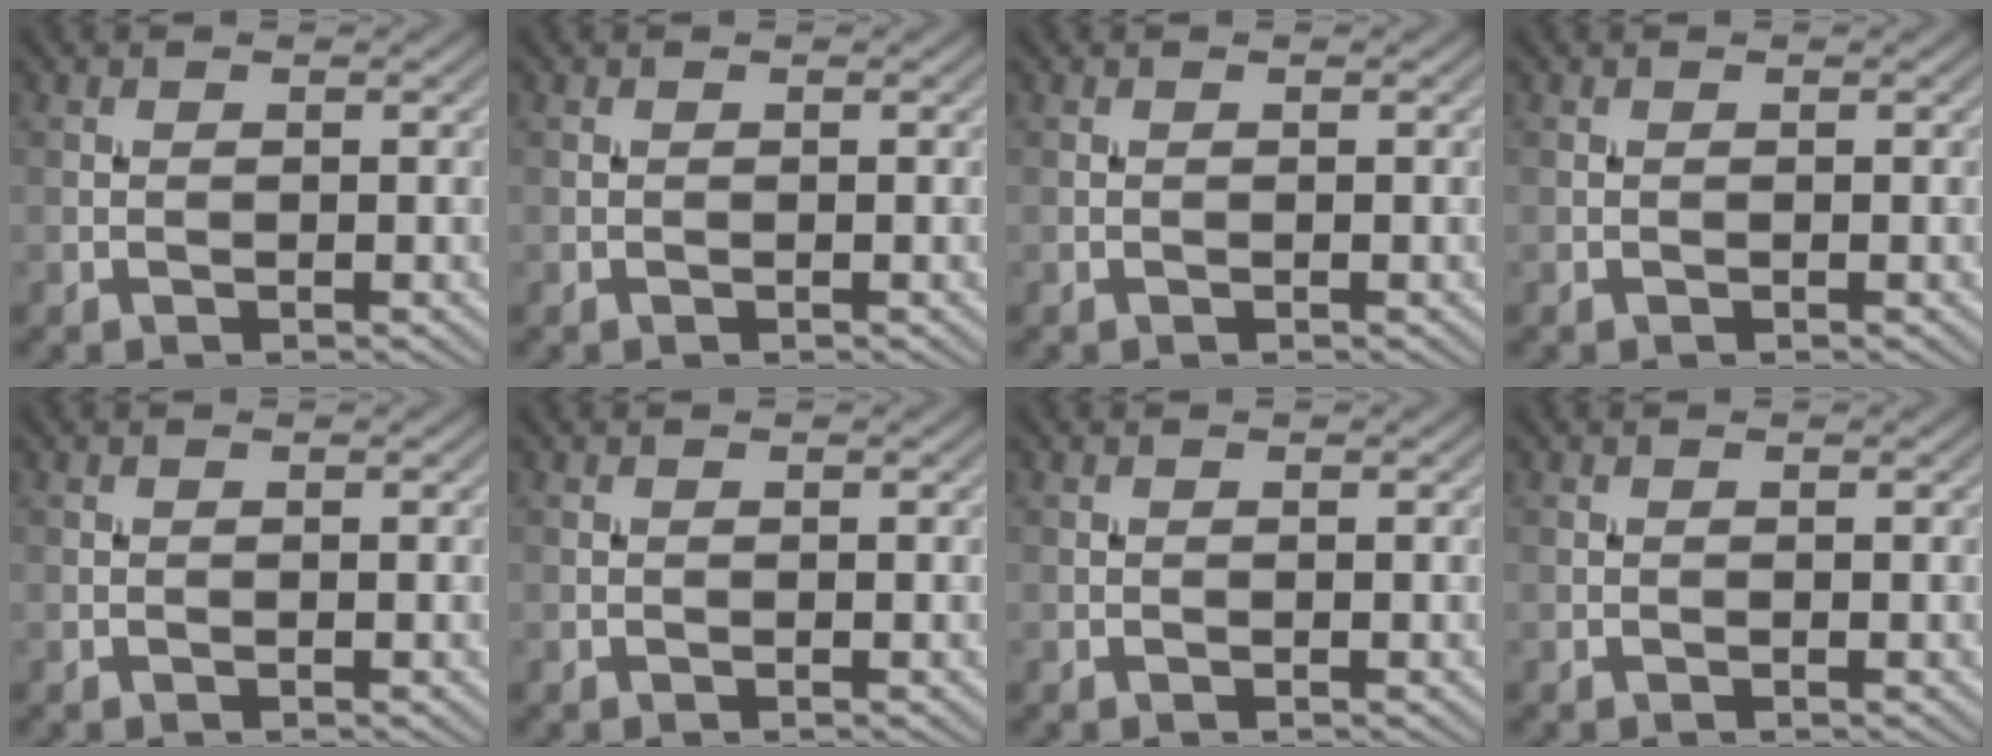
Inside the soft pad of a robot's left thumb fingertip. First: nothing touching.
{"total": 0.0}
{"total": 0.0}
{"total": 0.0}
{"total": 0.0}
{"total": 0.0}
{"total": 0.0}
{"total": 0.0}